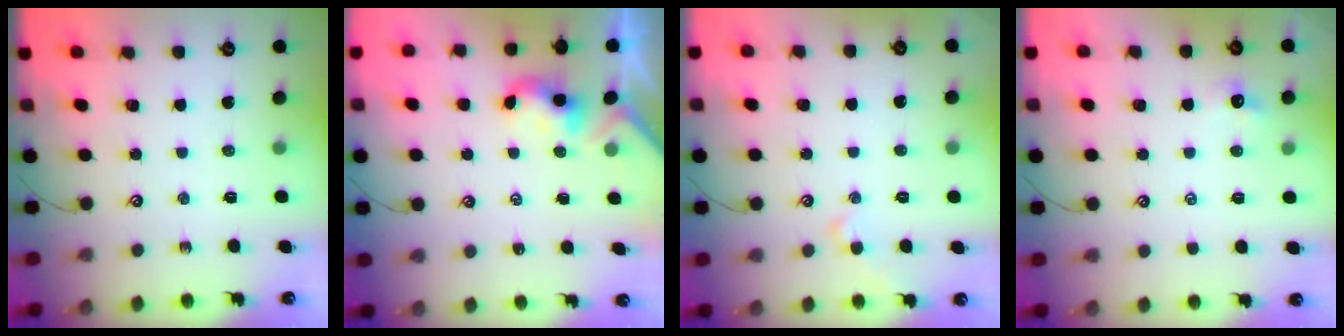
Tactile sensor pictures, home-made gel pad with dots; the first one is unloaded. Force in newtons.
{"total": 2.2, "press": 2.2, "slide": 0.2}
{"total": 2.0, "press": 2.0, "slide": 0.4}
{"total": 0.7, "press": 0.3, "slide": 0.6}